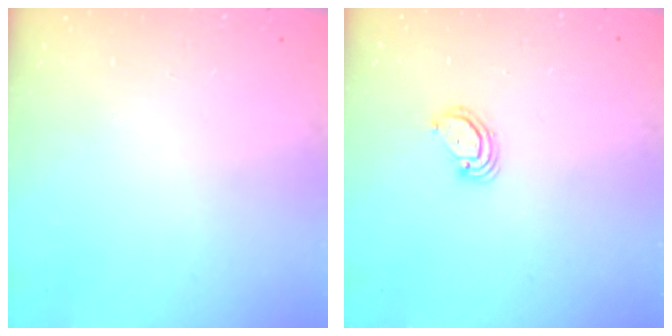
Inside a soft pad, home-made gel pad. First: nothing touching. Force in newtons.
{"total": 2.9, "press": 2.9, "slide": 0.3}